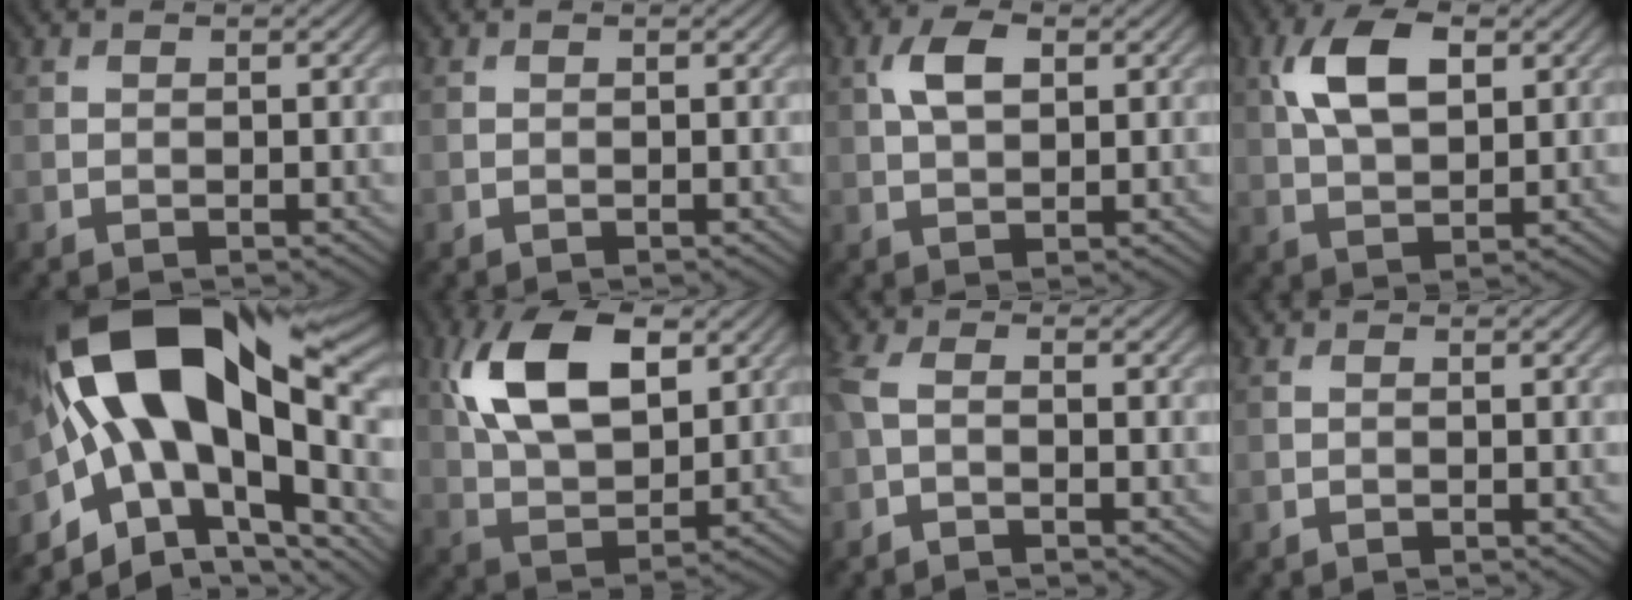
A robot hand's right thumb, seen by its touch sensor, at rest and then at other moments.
{"total": 0.0}
{"total": 4.5, "force": [1.4, 2.4, 3.6], "torque": [-0.079, 0.007, 0.024]}
{"total": 8.7, "force": [2.8, 4.6, 6.8], "torque": [-0.144, 0.010, 0.049]}
{"total": 20.1, "force": [1.2, 11.1, 16.8], "torque": [-0.329, -0.002, 0.029]}
{"total": 13.3, "force": [4.8, 7.1, 10.2], "torque": [-0.215, 0.011, 0.091]}
{"total": 3.2, "force": [-0.9, 1.5, 2.6], "torque": [-0.072, 0.002, -0.028]}
{"total": 0.0}